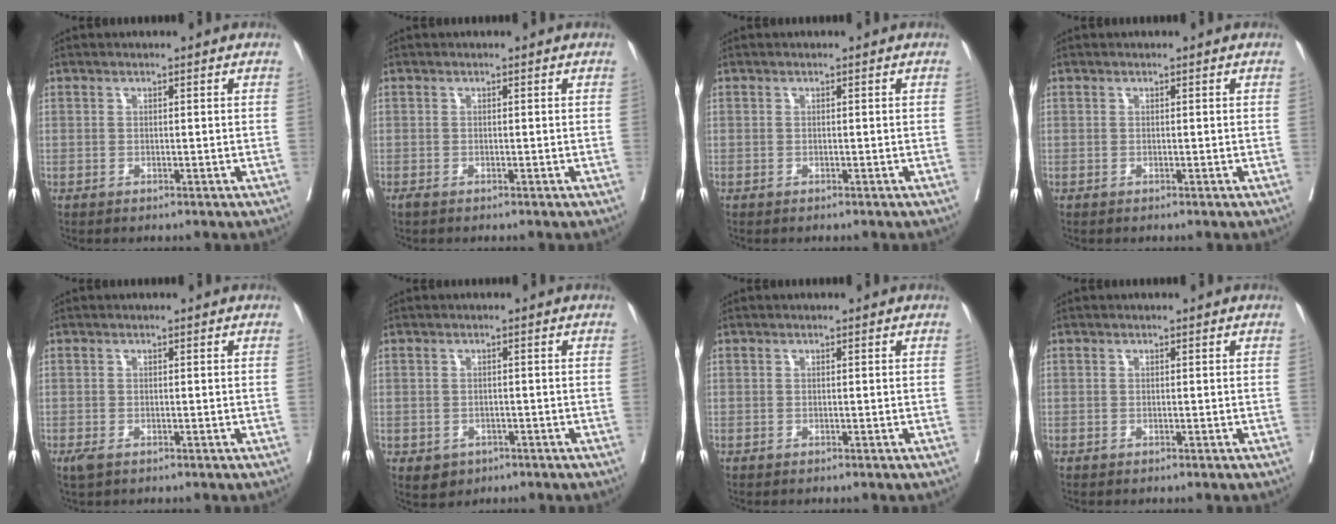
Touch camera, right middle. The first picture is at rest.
{"total": 0.5, "force": [-0.4, 0.0, 0.3], "torque": [-0.009, -0.004, -0.011]}
{"total": 0.0}
{"total": 0.0}
{"total": 1.8, "force": [-1.1, 0.8, 1.2], "torque": [-0.028, -0.006, -0.015]}
{"total": 3.1, "force": [-1.6, 2.5, 0.9], "torque": [-0.010, 0.002, -0.017]}
{"total": 0.0}
{"total": 0.0}